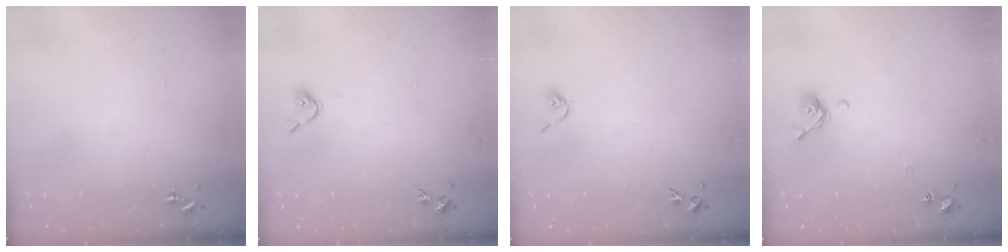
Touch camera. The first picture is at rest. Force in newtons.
{"total": 3.7, "press": 3.7, "slide": 0.7}
{"total": 4.7, "press": 4.7, "slide": 0.4}
{"total": 7.3, "press": 7.2, "slide": 1.5}